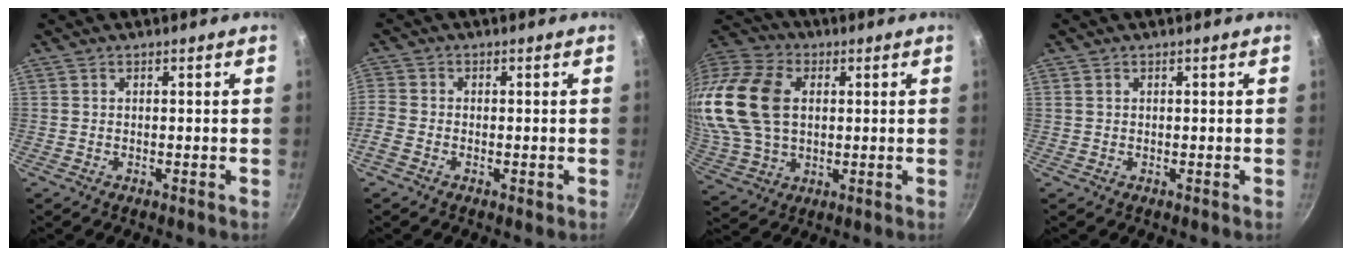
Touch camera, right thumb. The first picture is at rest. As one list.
[{"total": 3.8, "force": [-1.8, 2.4, 2.2], "torque": [-0.056, 0.003, -0.045]}, {"total": 18.8, "force": [2.8, 13.1, 13.2], "torque": [-0.251, 0.013, 0.053]}, {"total": 0.6, "force": [0.2, 0.5, 0.2], "torque": [-0.001, 0.003, 0.001]}]